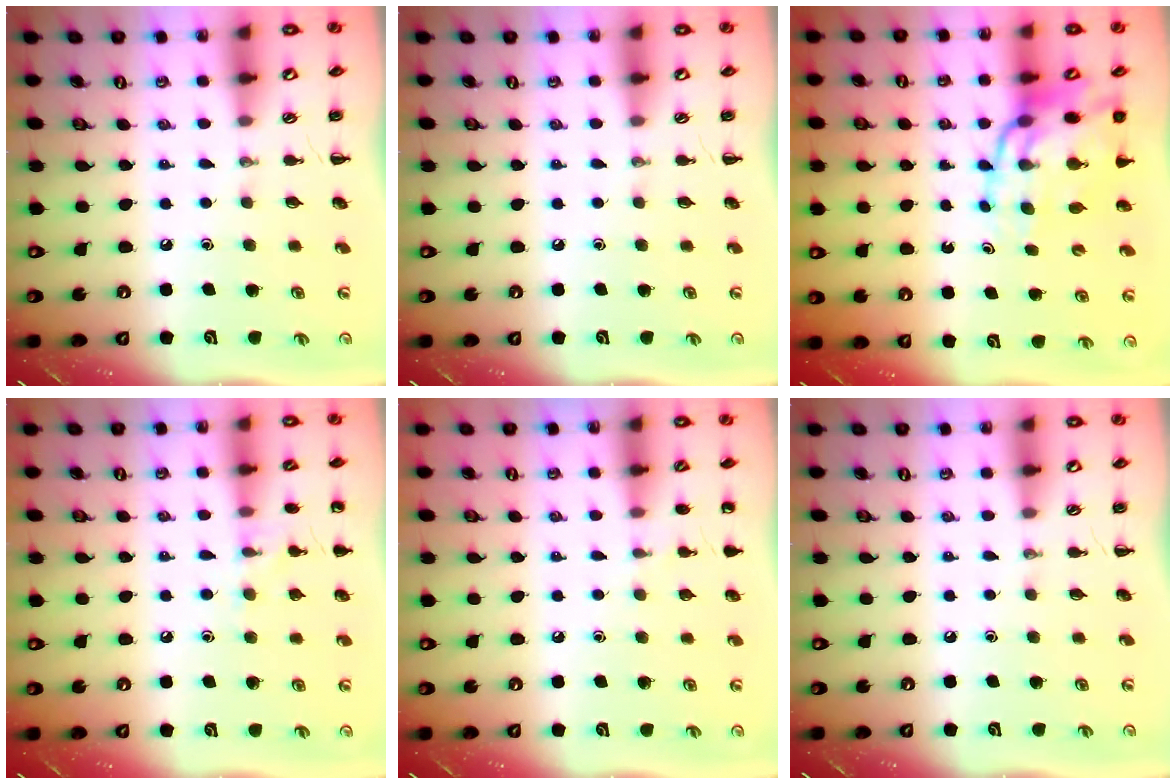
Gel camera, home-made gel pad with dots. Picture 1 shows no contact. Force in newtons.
{"total": 0.0}
{"total": 15.5, "press": 14.9, "slide": 4.3}
{"total": 8.7, "press": 8.5, "slide": 1.9}
{"total": 5.7, "press": 5.4, "slide": 1.8}
{"total": 0.0}